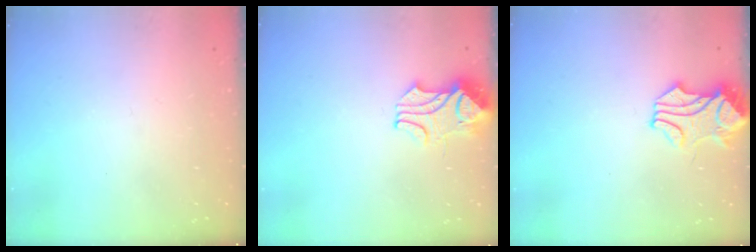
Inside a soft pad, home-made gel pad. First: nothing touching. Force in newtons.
{"total": 2.4, "press": 2.2, "slide": 0.9}
{"total": 1.8, "press": 1.7, "slide": 0.5}